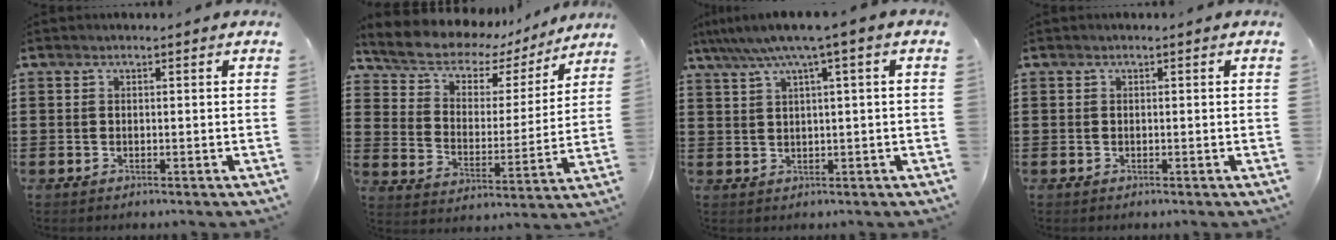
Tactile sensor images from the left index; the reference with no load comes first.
{"total": 6.7, "force": [5.8, 3.0, 1.3], "torque": [-0.053, -0.043, 0.097]}
{"total": 4.9, "force": [2.2, -0.4, 4.3], "torque": [-0.088, -0.008, 0.033]}
{"total": 0.0}